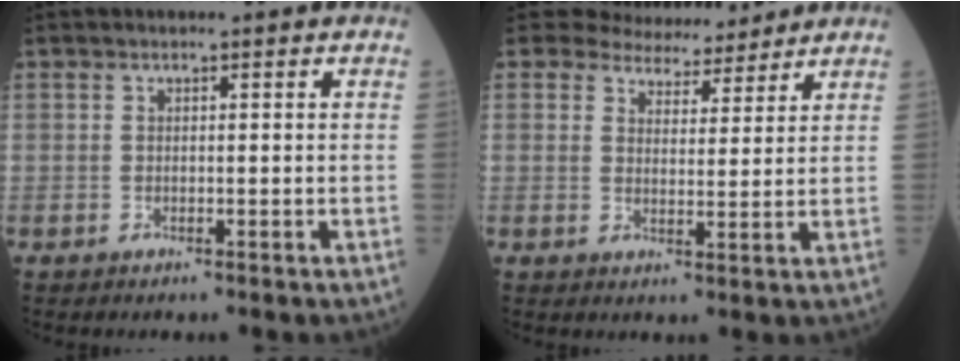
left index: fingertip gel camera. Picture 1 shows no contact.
{"total": 7.2, "force": [6.8, 2.3, 0.6], "torque": [-0.008, 0.000, 0.092]}